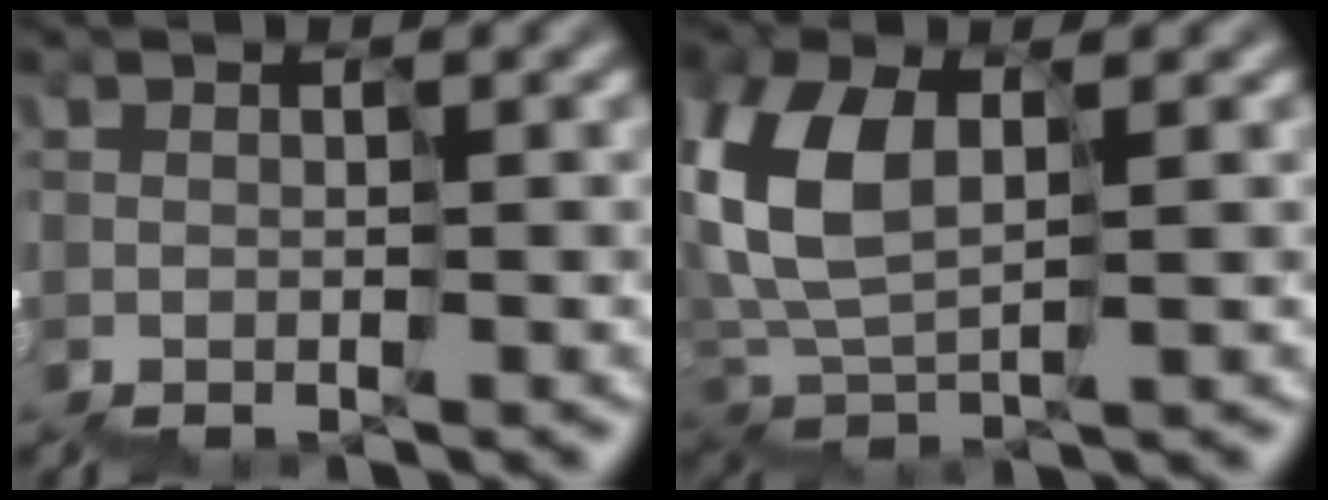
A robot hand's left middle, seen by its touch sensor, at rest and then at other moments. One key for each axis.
{"total": 4.4, "fx": 1.9, "fy": 2.5, "fz": 3.1, "tx": -0.105, "ty": 0.020, "tz": 0.032}